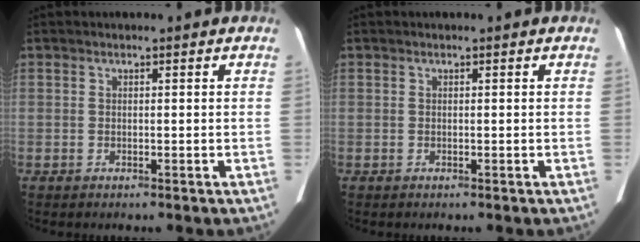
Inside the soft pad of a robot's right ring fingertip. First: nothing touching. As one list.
[{"total": 0.0}]